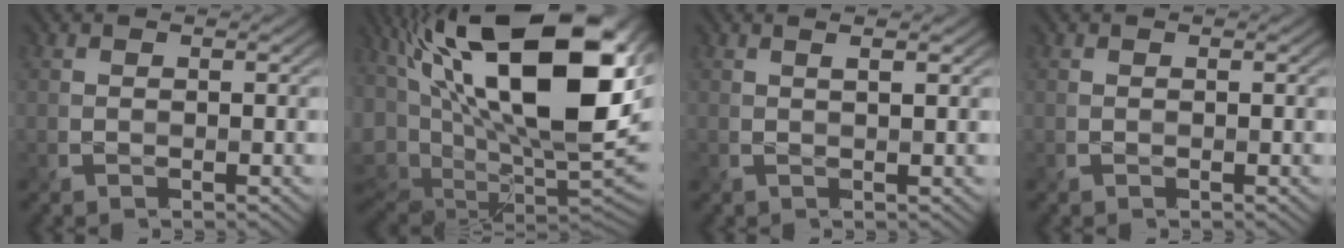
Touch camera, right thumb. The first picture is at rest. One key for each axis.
{"total": 22.3, "fx": 7.3, "fy": 10.0, "fz": 18.5, "tx": -0.355, "ty": 0.027, "tz": 0.138}
{"total": 1.5, "fx": 0.6, "fy": 0.0, "fz": 1.3, "tx": -0.015, "ty": -0.002, "tz": 0.009}
{"total": 0.0}